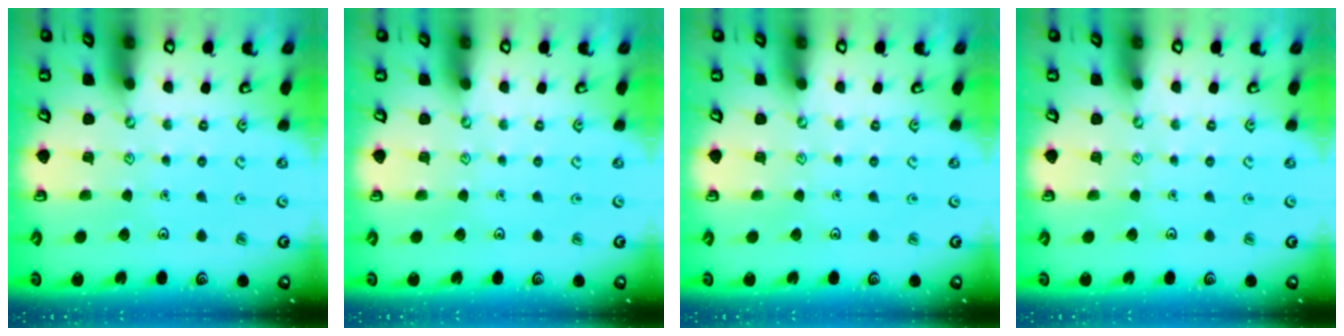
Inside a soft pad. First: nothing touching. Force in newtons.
{"total": 0.0}
{"total": 0.0}
{"total": 0.0}